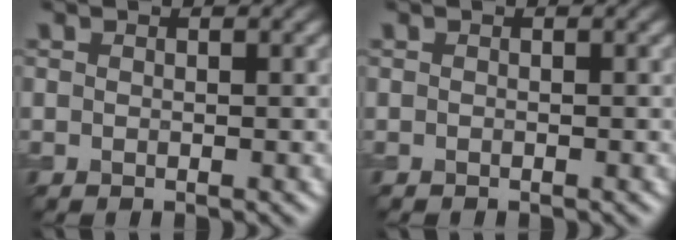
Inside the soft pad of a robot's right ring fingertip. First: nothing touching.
{"total": 0.0}